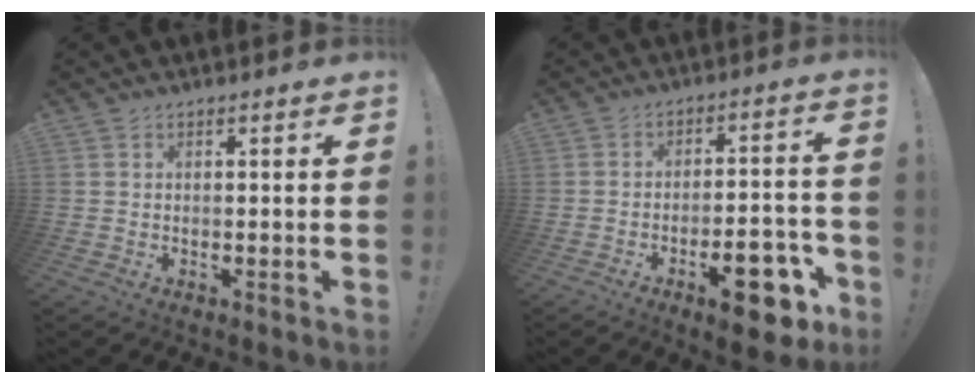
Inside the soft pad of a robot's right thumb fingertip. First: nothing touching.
{"total": 14.6, "force": [-7.7, 6.1, 10.8], "torque": [-0.117, 0.055, -0.115]}